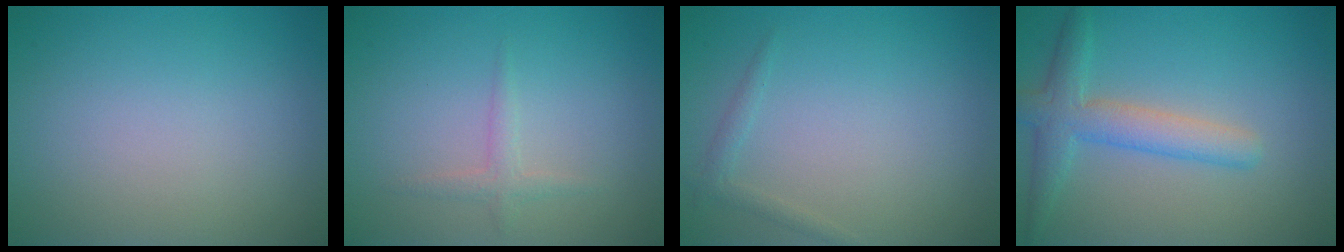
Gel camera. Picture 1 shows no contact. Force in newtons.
{"total": 1.3, "press": 1.3, "slide": 0.0}
{"total": 1.1, "press": 1.1, "slide": 0.0}
{"total": 3.9, "press": 3.9, "slide": 0.1}